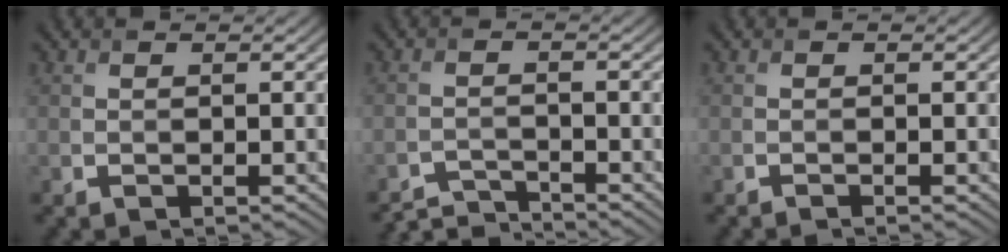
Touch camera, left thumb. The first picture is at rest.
{"total": 3.5, "force": [-3.5, 0.3, 0.5], "torque": [-0.009, -0.003, -0.070]}
{"total": 0.5, "force": [-0.4, 0.1, 0.3], "torque": [-0.004, -0.003, -0.011]}